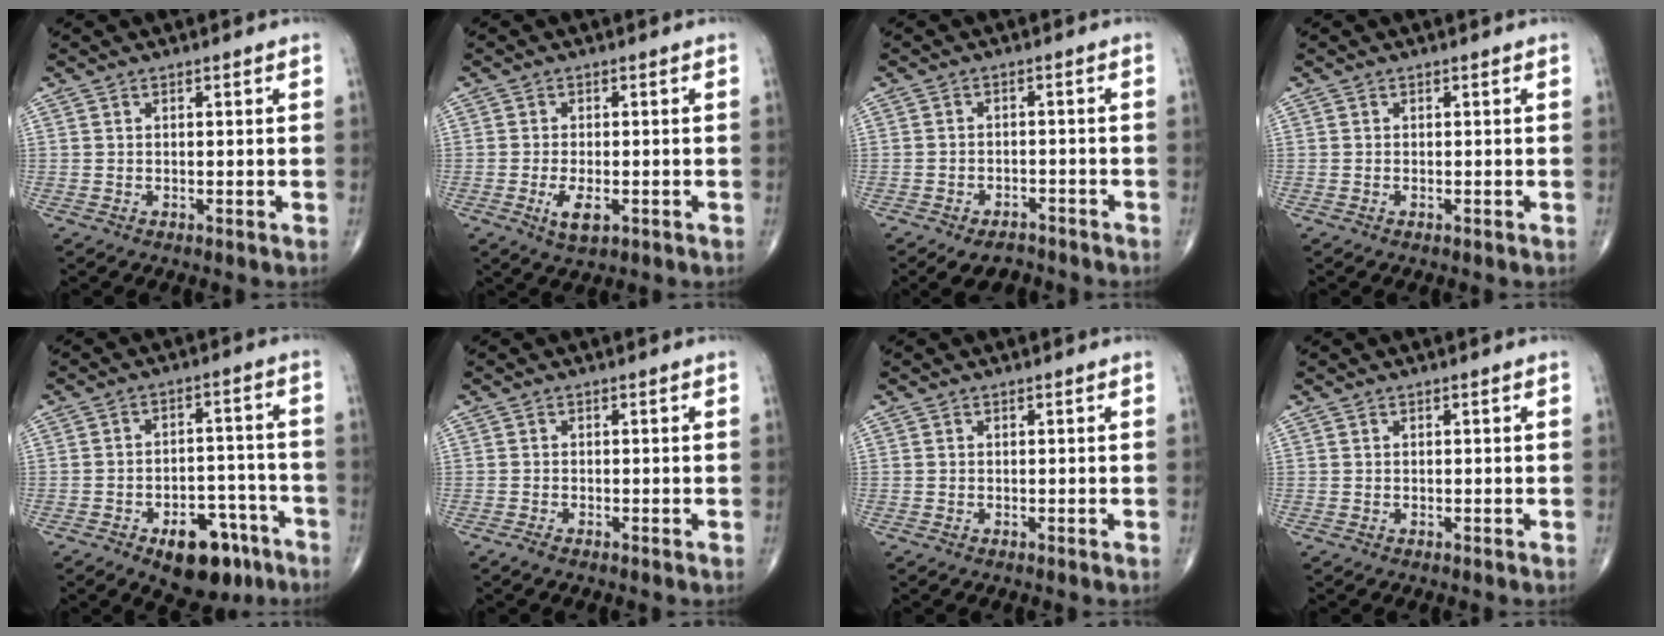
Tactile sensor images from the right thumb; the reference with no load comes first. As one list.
[{"total": 4.3, "force": [-1.5, 1.9, 3.6], "torque": [-0.067, -0.006, -0.022]}, {"total": 6.3, "force": [-4.9, 3.3, 2.1], "torque": [-0.020, 0.021, -0.073]}, {"total": 0.0}, {"total": 12.5, "force": [-7.3, 6.7, 7.6], "torque": [-0.073, 0.051, -0.098]}, {"total": 1.0, "force": [-0.8, 0.2, 0.6], "torque": [-0.018, -0.004, -0.019]}, {"total": 0.0}, {"total": 0.0}]